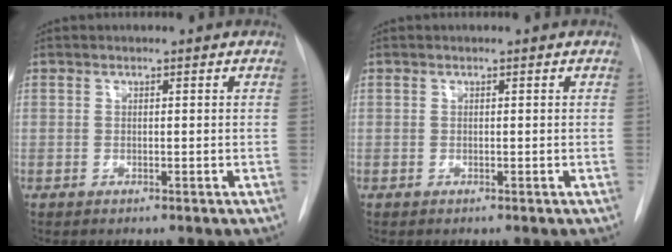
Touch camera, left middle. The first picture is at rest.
{"total": 0.0}